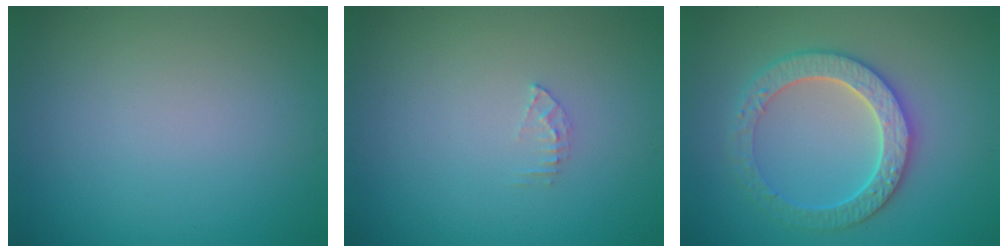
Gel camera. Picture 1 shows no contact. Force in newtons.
{"total": 0.9, "press": 0.9, "slide": 0.1}
{"total": 4.0, "press": 3.8, "slide": 1.0}